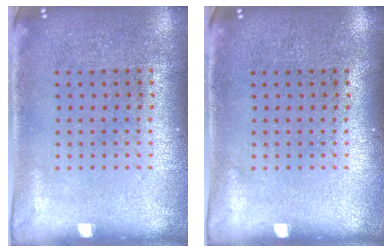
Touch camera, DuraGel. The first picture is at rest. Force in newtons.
{"total": 0.0}